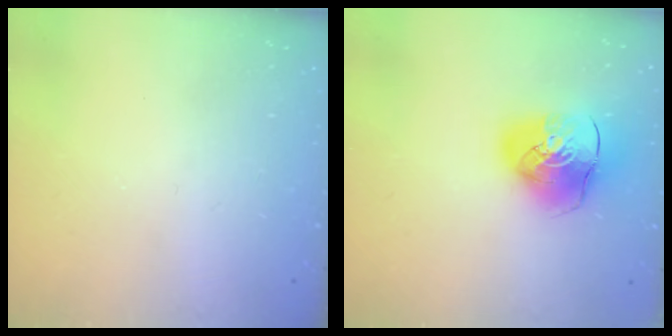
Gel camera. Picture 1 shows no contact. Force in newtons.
{"total": 13.0, "press": 12.9, "slide": 1.8}